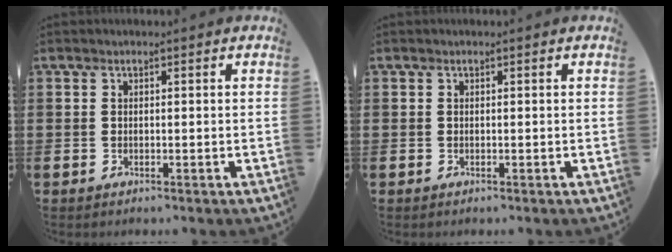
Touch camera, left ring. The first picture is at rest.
{"total": 0.0}